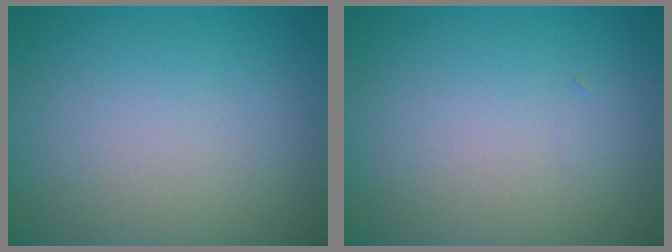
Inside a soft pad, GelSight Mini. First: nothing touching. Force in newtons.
{"total": 0.0}